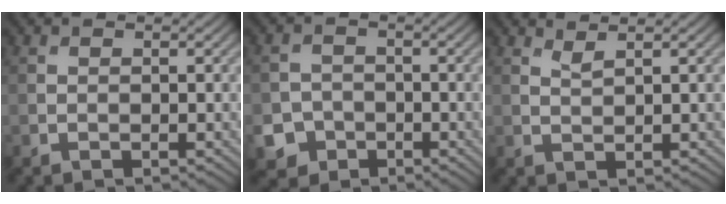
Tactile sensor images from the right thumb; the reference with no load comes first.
{"total": 4.9, "force": [-2.5, 4.0, 1.1], "torque": [-0.014, -0.009, -0.057]}
{"total": 1.3, "force": [1.1, 0.0, 0.6], "torque": [-0.019, 0.001, 0.023]}